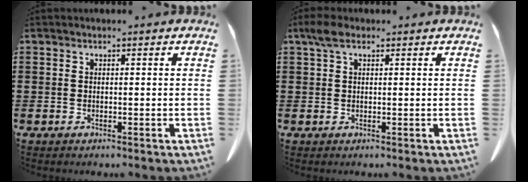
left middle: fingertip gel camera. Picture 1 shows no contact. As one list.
[{"total": 2.6, "force": [1.2, 1.2, 1.9], "torque": [-0.043, 0.006, 0.021]}]